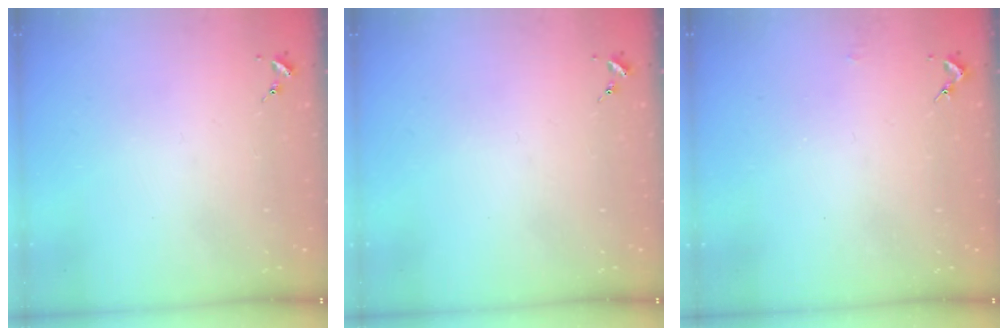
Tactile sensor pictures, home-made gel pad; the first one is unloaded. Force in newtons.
{"total": 0.0}
{"total": 1.4, "press": 1.4, "slide": 0.1}